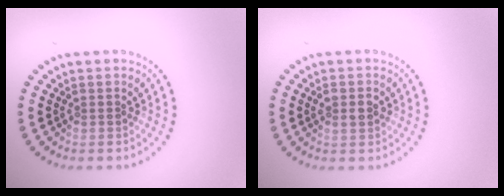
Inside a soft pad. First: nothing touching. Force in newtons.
{"total": 1.4, "press": 1.4, "slide": 0.3}